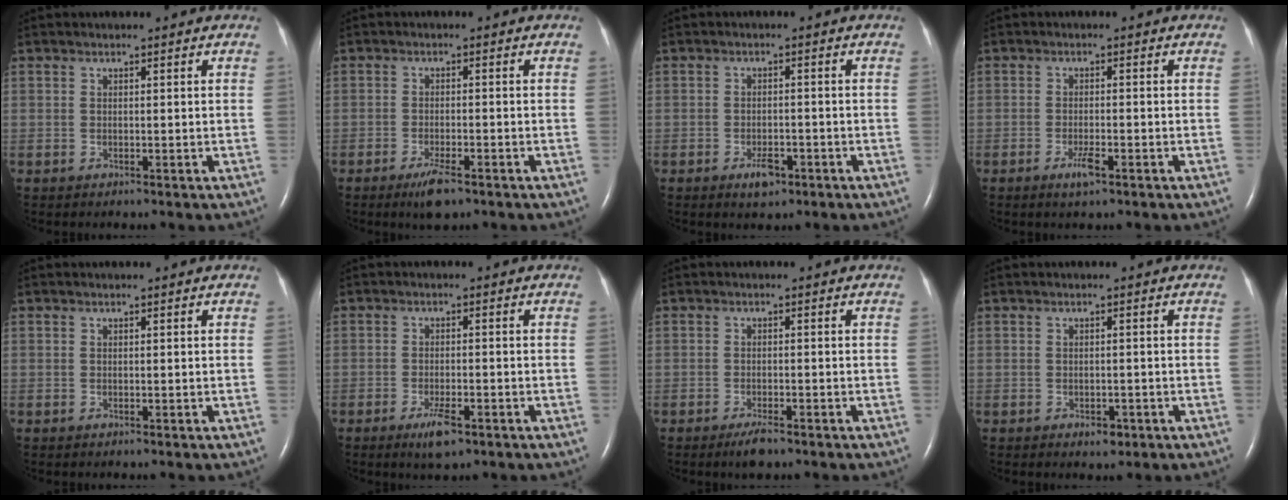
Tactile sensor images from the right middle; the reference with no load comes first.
{"total": 4.0, "force": [-2.6, 0.8, 2.8], "torque": [-0.059, -0.006, -0.043]}
{"total": 3.1, "force": [-1.8, 1.5, 2.0], "torque": [-0.035, 0.001, -0.025]}
{"total": 2.6, "force": [-1.5, 0.4, 2.0], "torque": [-0.042, -0.003, -0.027]}
{"total": 0.0}
{"total": 3.9, "force": [-2.3, 1.0, 3.0], "torque": [-0.060, -0.004, -0.038]}
{"total": 2.7, "force": [-1.9, 0.5, 1.8], "torque": [-0.039, -0.004, -0.032]}
{"total": 1.8, "force": [-1.0, 1.1, 1.1], "torque": [-0.015, 0.002, -0.007]}